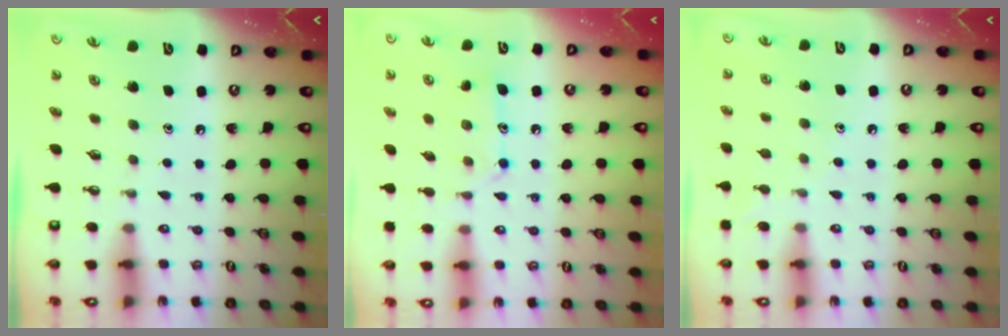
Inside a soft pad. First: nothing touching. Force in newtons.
{"total": 10.4, "press": 10.4, "slide": 0.2}
{"total": 5.2, "press": 5.2, "slide": 0.6}